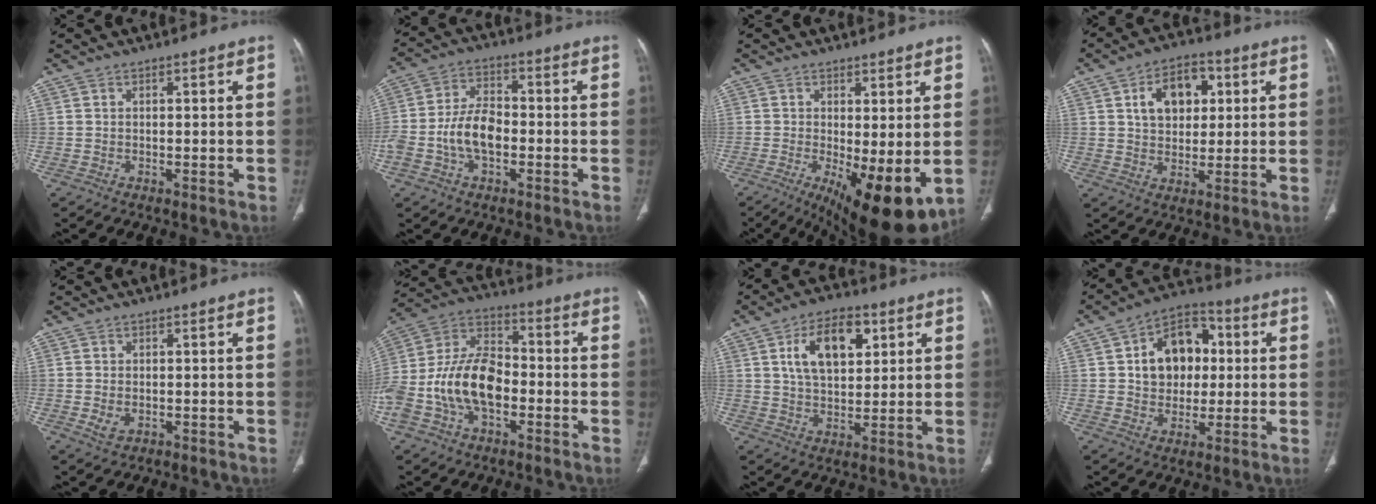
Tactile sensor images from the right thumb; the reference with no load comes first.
{"total": 9.4, "force": [-2.4, 5.5, 7.2], "torque": [-0.144, 0.028, -0.050]}
{"total": 12.7, "force": [-2.7, 4.2, 11.7], "torque": [-0.179, -0.025, -0.025]}
{"total": 10.6, "force": [3.1, 7.1, 7.2], "torque": [-0.083, 0.001, 0.048]}
{"total": 2.5, "force": [-0.5, 1.7, 1.8], "torque": [-0.037, -0.003, -0.004]}
{"total": 18.6, "force": [-4.3, 11.5, 14.0], "torque": [-0.274, 0.045, -0.077]}
{"total": 12.5, "force": [4.4, 7.1, 9.2], "torque": [-0.131, -0.005, 0.076]}
{"total": 14.0, "force": [2.2, 10.5, 9.1], "torque": [-0.100, 0.016, 0.031]}